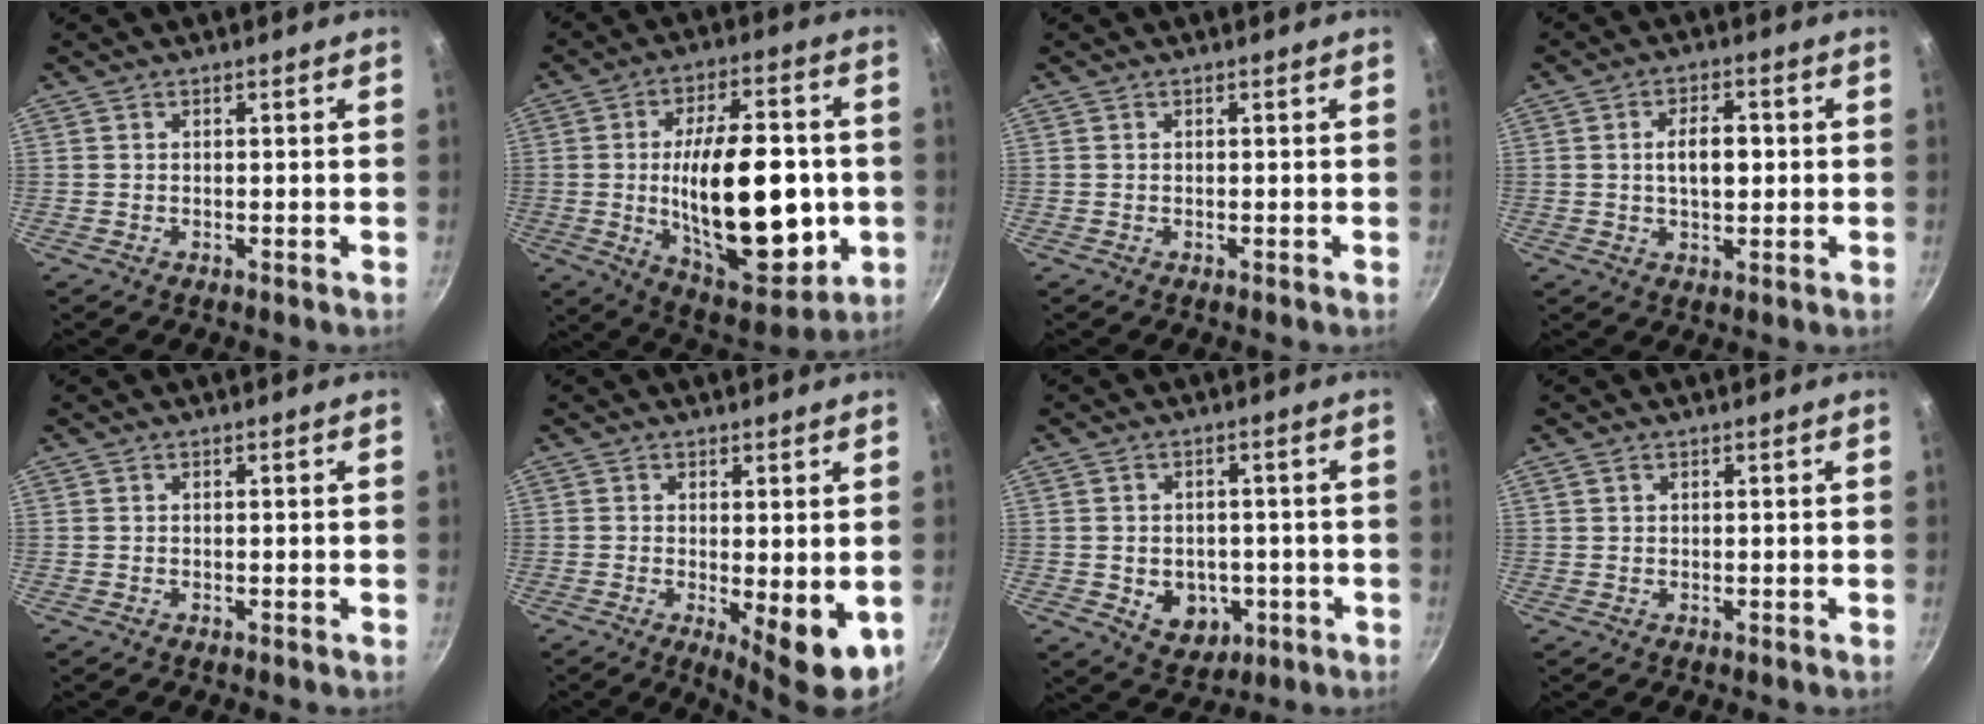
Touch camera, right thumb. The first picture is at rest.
{"total": 26.1, "force": [-2.1, 12.5, 22.8], "torque": [-0.334, 0.002, -0.017]}
{"total": 0.0}
{"total": 6.4, "force": [0.4, 3.4, 5.4], "torque": [-0.073, 0.009, 0.005]}
{"total": 0.0}
{"total": 8.5, "force": [-1.1, 2.9, 7.9], "torque": [-0.096, -0.010, -0.003]}
{"total": 8.3, "force": [-2.0, 6.5, 4.7], "torque": [-0.040, 0.003, -0.015]}
{"total": 0.8, "force": [0.5, 0.5, 0.4], "torque": [-0.006, 0.001, 0.008]}